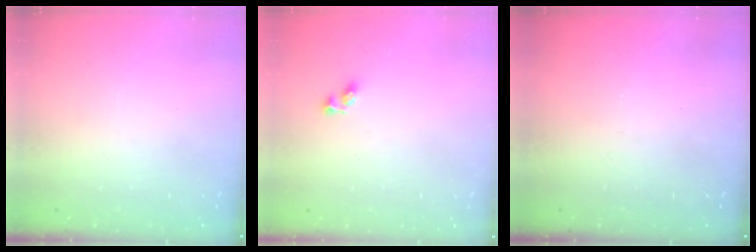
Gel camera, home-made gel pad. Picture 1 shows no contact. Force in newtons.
{"total": 2.9, "press": 2.6, "slide": 1.3}
{"total": 0.0}